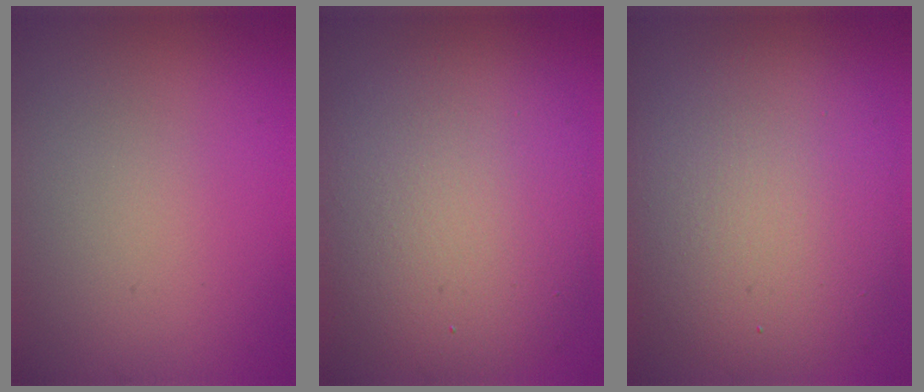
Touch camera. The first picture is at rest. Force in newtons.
{"total": 10.4, "press": 10.3, "slide": 1.1}
{"total": 10.1, "press": 10.1, "slide": 0.8}